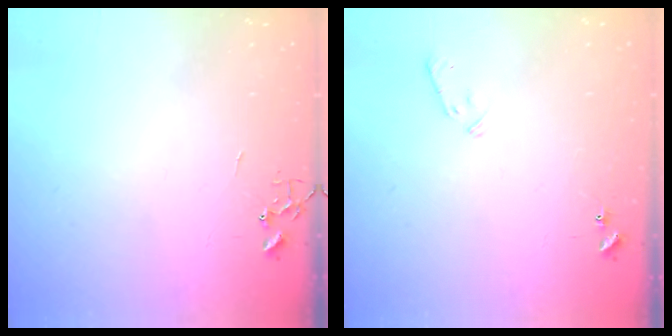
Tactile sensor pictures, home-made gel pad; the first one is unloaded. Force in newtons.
{"total": 6.7, "press": 6.7, "slide": 1.0}